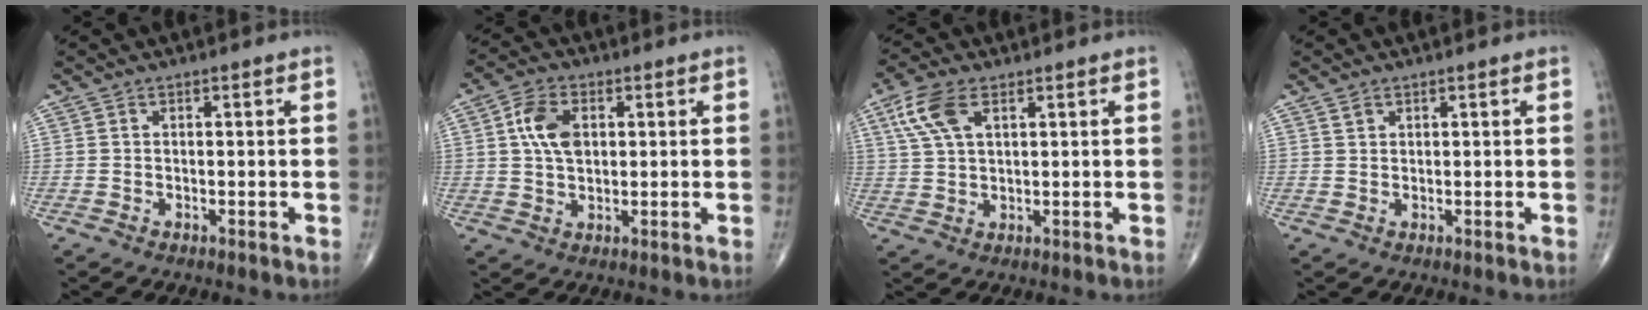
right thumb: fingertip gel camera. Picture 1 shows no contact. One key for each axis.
{"total": 7.2, "fx": 1.7, "fy": 4.5, "fz": 5.4, "tx": -0.097, "ty": 0.001, "tz": 0.028}
{"total": 7.4, "fx": 3.4, "fy": 3.6, "fz": 5.6, "tx": -0.125, "ty": 0.004, "tz": 0.069}
{"total": 1.1, "fx": 0.8, "fy": 0.6, "fz": 0.4, "tx": -0.002, "ty": -0.001, "tz": 0.014}